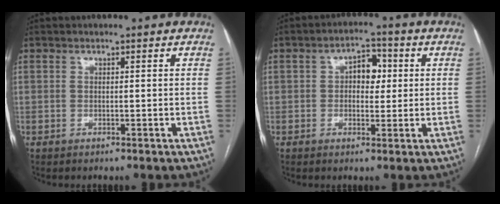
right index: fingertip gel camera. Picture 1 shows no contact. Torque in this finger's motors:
{"motor_torque": [0.53, 0.07, 0.25, 0.06]}